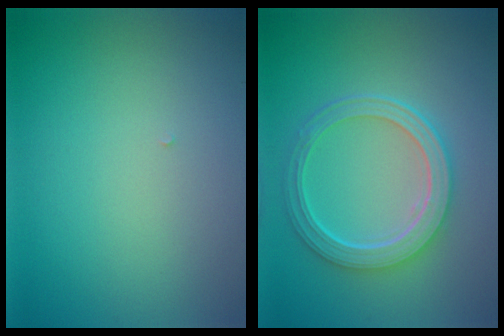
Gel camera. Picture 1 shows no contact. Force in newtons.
{"total": 5.3, "press": 4.1, "slide": 3.4}